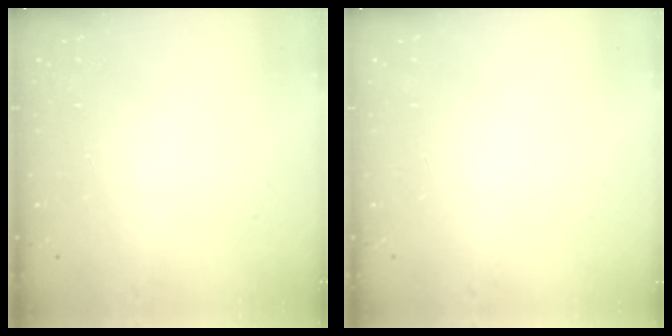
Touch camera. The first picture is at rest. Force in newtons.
{"total": 0.0}